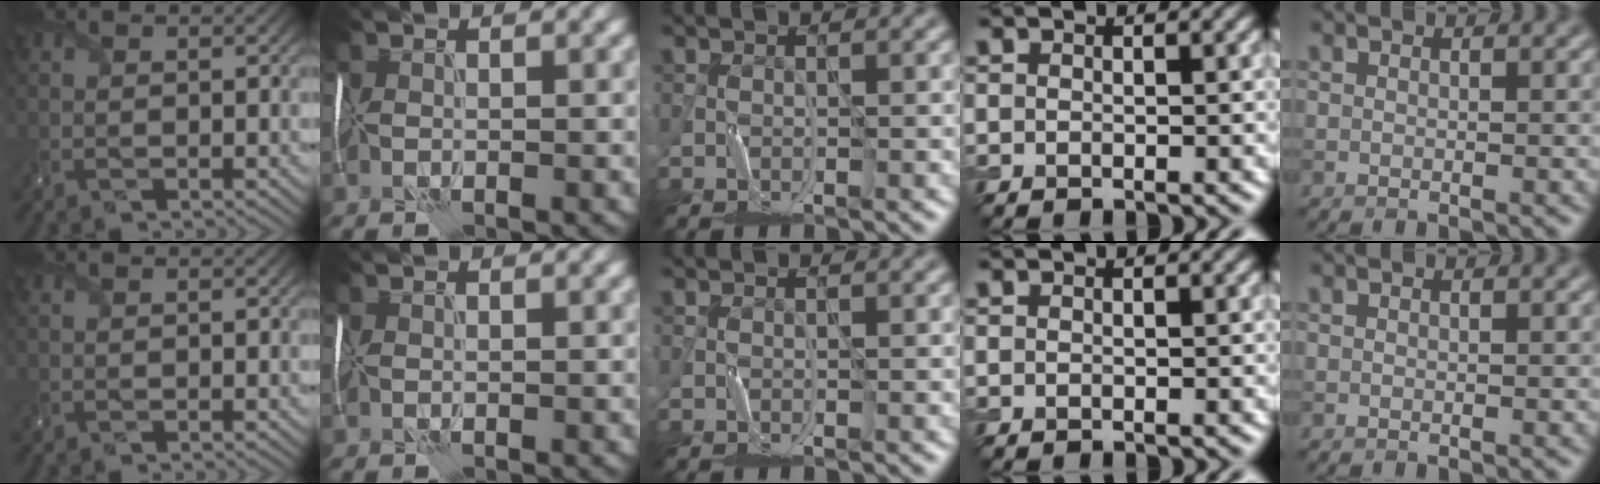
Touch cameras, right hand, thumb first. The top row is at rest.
{}